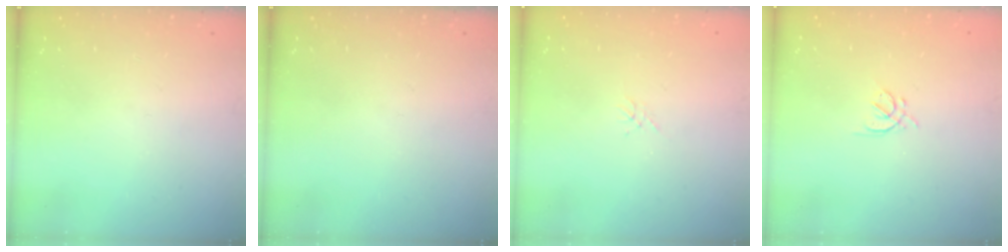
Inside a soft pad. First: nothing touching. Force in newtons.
{"total": 0.0}
{"total": 0.0}
{"total": 2.5, "press": 2.4, "slide": 0.6}